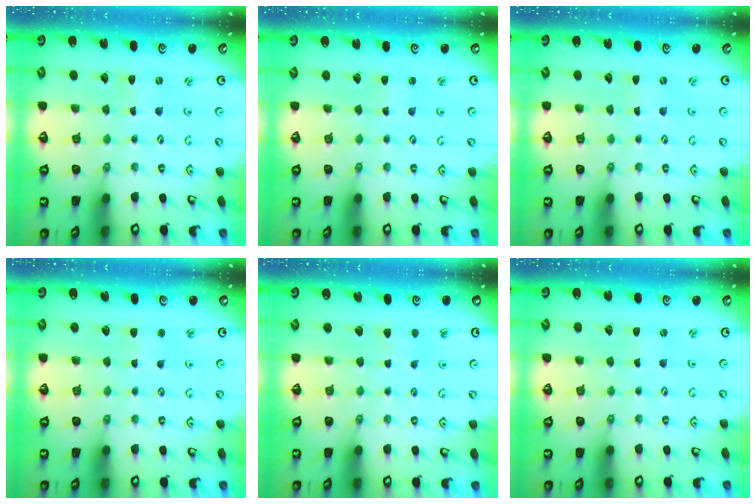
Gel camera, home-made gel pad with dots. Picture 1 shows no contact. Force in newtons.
{"total": 2.2, "press": 2.2, "slide": 0.3}
{"total": 0.0}
{"total": 2.7, "press": 2.7, "slide": 0.4}
{"total": 3.9, "press": 3.9, "slide": 0.5}
{"total": 0.0}